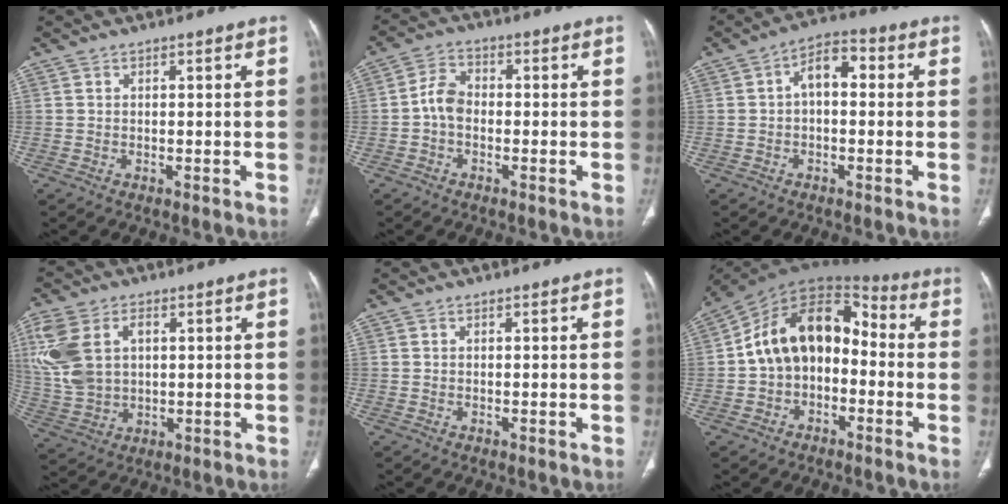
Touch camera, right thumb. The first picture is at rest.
{"total": 4.8, "force": [-1.0, 3.3, 3.3], "torque": [-0.054, 0.015, -0.029]}
{"total": 6.7, "force": [0.5, 3.9, 5.5], "torque": [-0.073, 0.026, -0.004]}
{"total": 13.9, "force": [3.5, 9.4, 9.6], "torque": [-0.215, 0.006, 0.078]}
{"total": 0.0}
{"total": 15.7, "force": [-1.5, 10.9, 11.2], "torque": [-0.155, 0.060, -0.040]}